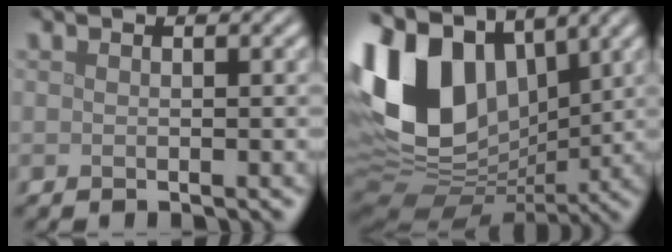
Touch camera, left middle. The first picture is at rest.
{"total": 15.1, "force": [4.1, 10.1, 10.4], "torque": [-0.234, 0.023, 0.064]}